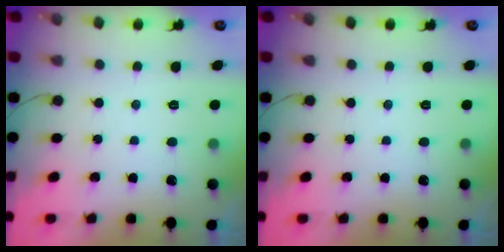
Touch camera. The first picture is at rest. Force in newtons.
{"total": 0.0}